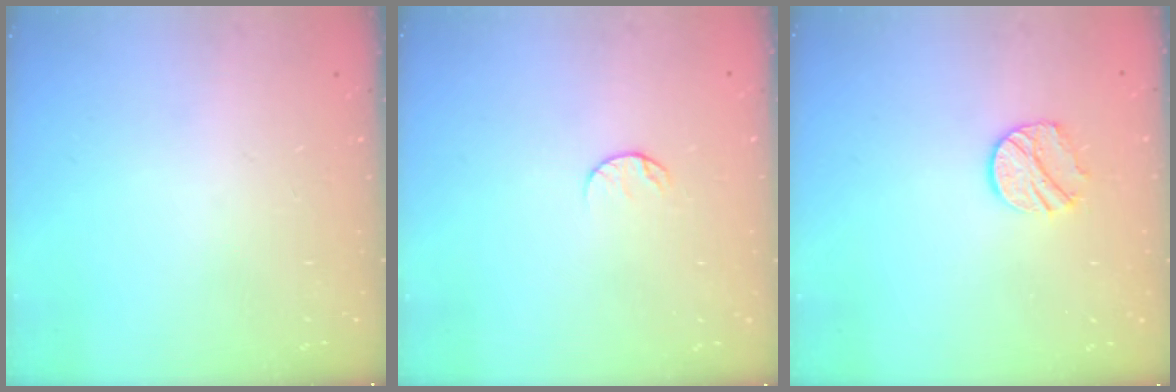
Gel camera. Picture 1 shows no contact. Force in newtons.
{"total": 5.6, "press": 5.5, "slide": 0.6}
{"total": 8.7, "press": 8.7, "slide": 0.2}